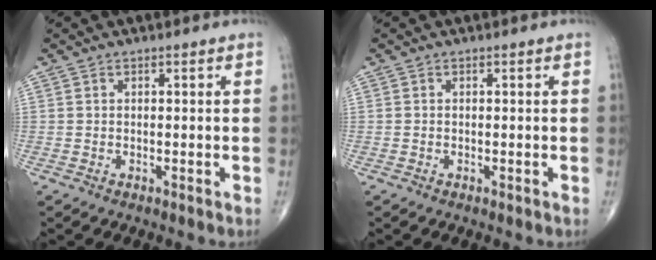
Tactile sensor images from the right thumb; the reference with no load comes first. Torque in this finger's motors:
{"motor_torque": [-0.20, 0.02, -0.19, -0.10, 0.01]}